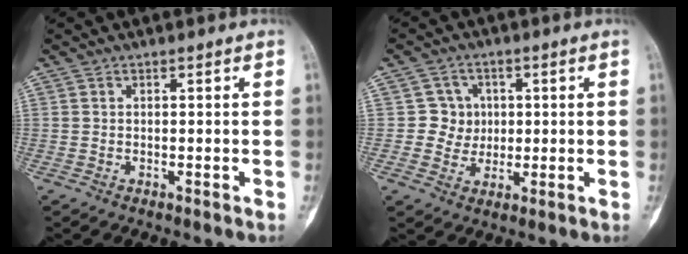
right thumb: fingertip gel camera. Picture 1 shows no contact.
{"total": 5.2, "force": [0.6, 5.1, 0.6], "torque": [0.029, 0.009, 0.005]}